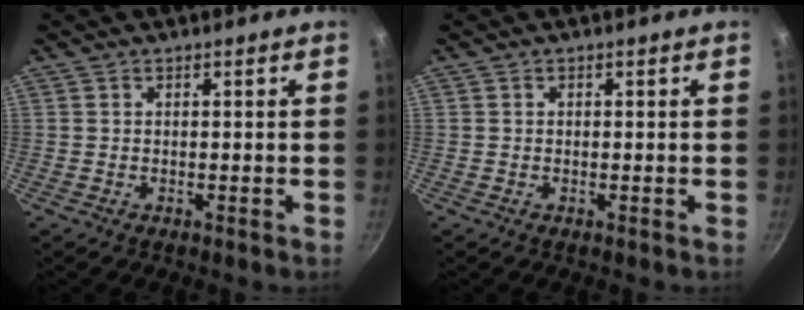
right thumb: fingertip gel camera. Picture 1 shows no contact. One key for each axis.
{"total": 0.0}